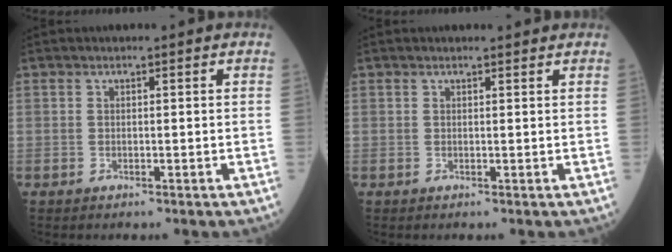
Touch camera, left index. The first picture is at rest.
{"total": 2.1, "force": [2.1, 0.2, 0.5], "torque": [-0.008, 0.010, 0.022]}